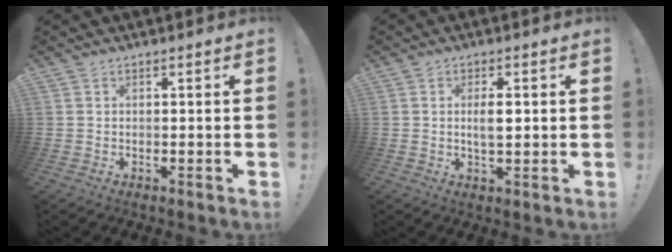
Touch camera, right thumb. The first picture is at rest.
{"total": 4.3, "force": [0.4, 1.8, 3.9], "torque": [-0.071, -0.002, 0.000]}